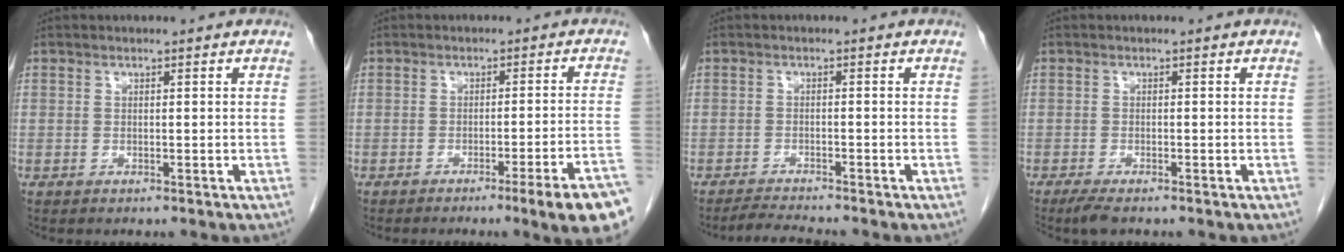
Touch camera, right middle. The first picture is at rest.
{"total": 9.3, "force": [-6.0, -0.9, 7.0], "torque": [-0.068, -0.006, -0.081]}
{"total": 3.1, "force": [-3.0, -0.6, 0.7], "torque": [-0.018, -0.017, -0.051]}
{"total": 2.6, "force": [-2.0, 0.4, 1.6], "torque": [-0.034, -0.008, -0.034]}